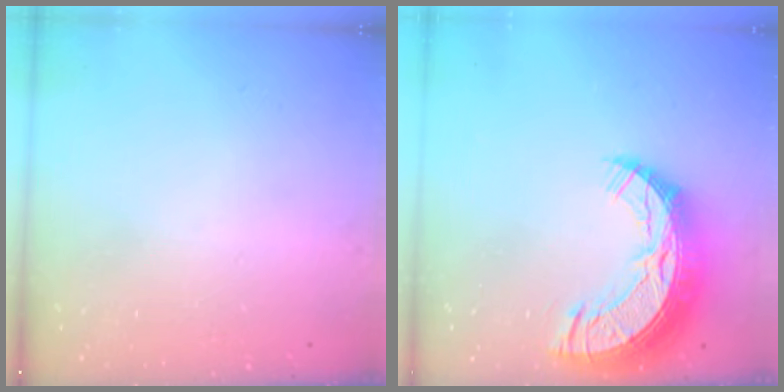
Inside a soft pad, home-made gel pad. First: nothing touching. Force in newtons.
{"total": 20.7, "press": 20.6, "slide": 1.5}